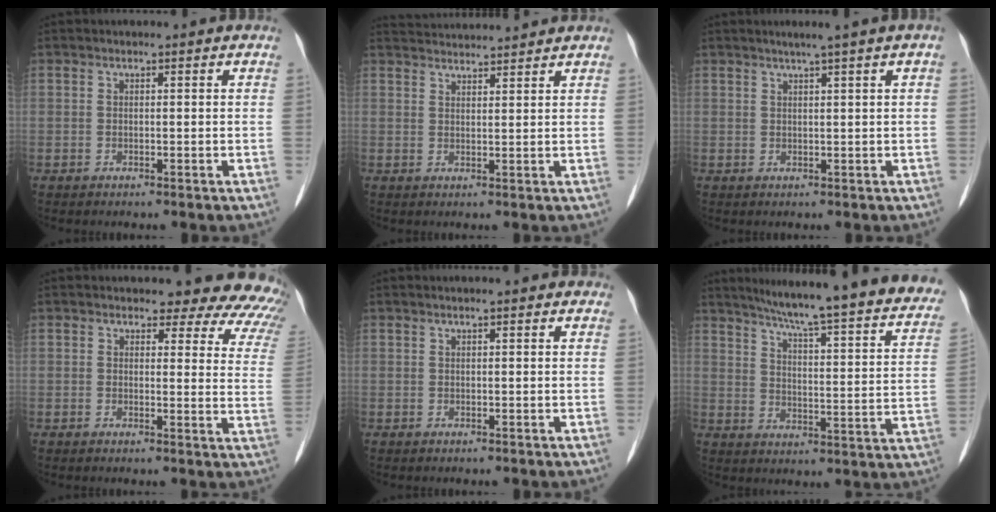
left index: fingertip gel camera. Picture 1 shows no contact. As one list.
[{"total": 7.1, "force": [7.0, -0.1, 1.2], "torque": [-0.027, 0.033, 0.104]}, {"total": 2.7, "force": [1.6, -0.7, 2.1], "torque": [-0.035, 0.001, 0.030]}, {"total": 14.4, "force": [13.1, 5.0, 3.0], "torque": [0.007, -0.063, 0.106]}, {"total": 1.9, "force": [1.4, 0.5, 1.0], "torque": [-0.013, 0.023, 0.018]}, {"total": 27.0, "force": [22.9, 3.0, 13.9], "torque": [-0.199, -0.044, 0.280]}]